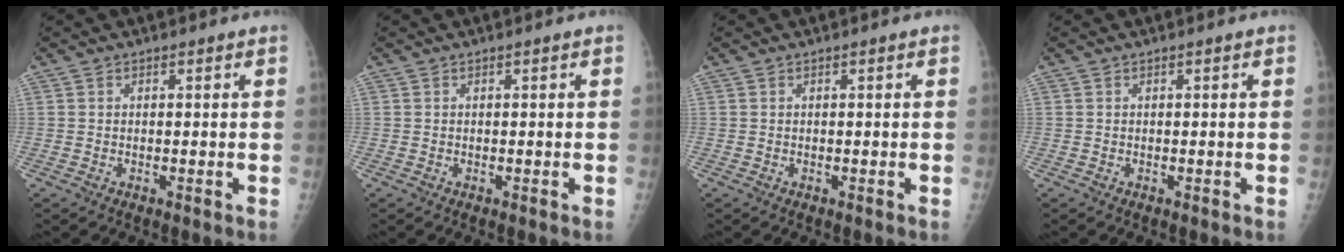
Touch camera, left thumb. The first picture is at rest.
{"total": 0.0}
{"total": 0.0}
{"total": 0.0}